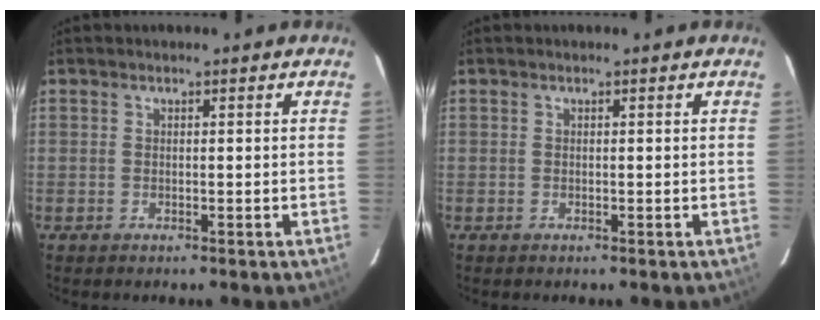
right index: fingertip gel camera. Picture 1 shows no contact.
{"total": 0.0}